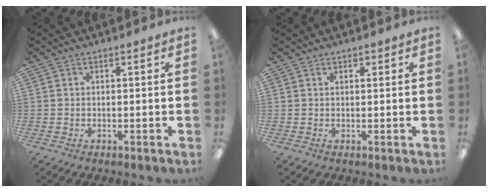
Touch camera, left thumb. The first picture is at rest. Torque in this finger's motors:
{"motor_torque": [0.13, -0.21, -0.21, -0.18, -0.01]}